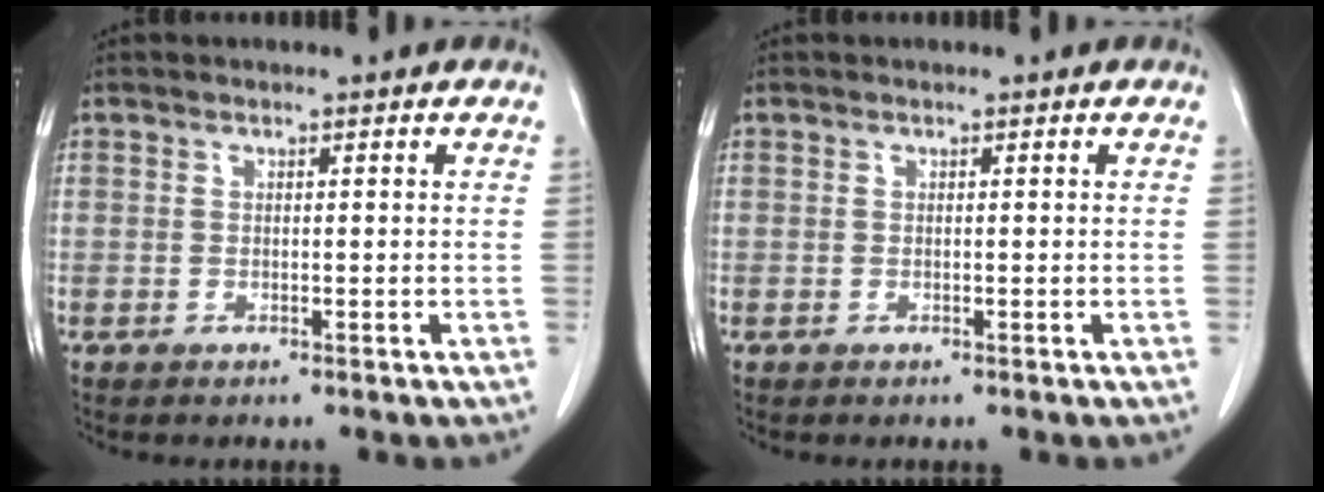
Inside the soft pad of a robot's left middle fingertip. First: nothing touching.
{"total": 0.0}